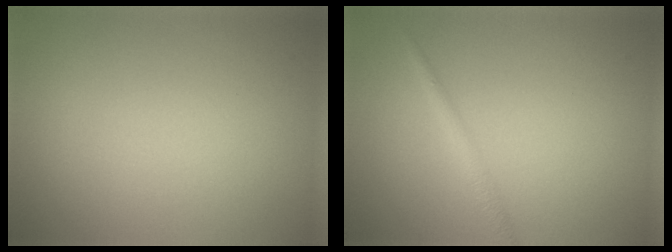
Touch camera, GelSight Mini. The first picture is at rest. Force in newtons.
{"total": 1.4, "press": 1.4, "slide": 0.0}